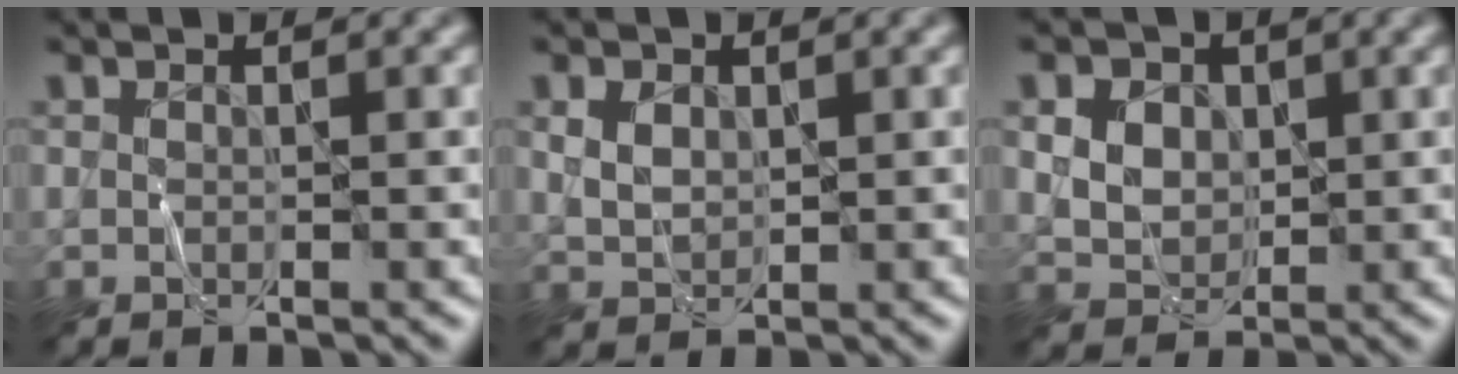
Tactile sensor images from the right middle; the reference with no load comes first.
{"total": 2.2, "force": [0.7, 1.6, 1.3], "torque": [-0.031, -0.001, 0.017]}
{"total": 7.5, "force": [2.9, 5.8, 3.8], "torque": [-0.074, 0.029, 0.038]}